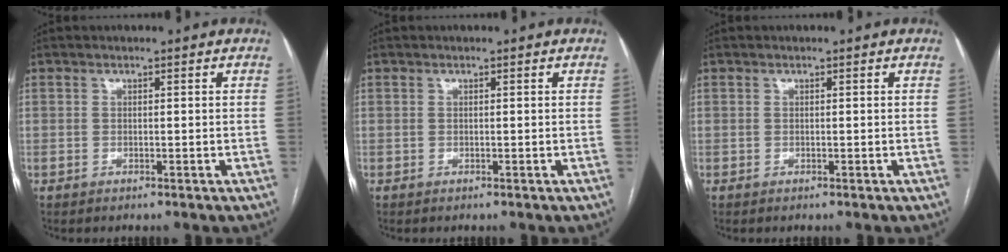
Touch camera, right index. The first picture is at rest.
{"total": 0.0}
{"total": 0.0}